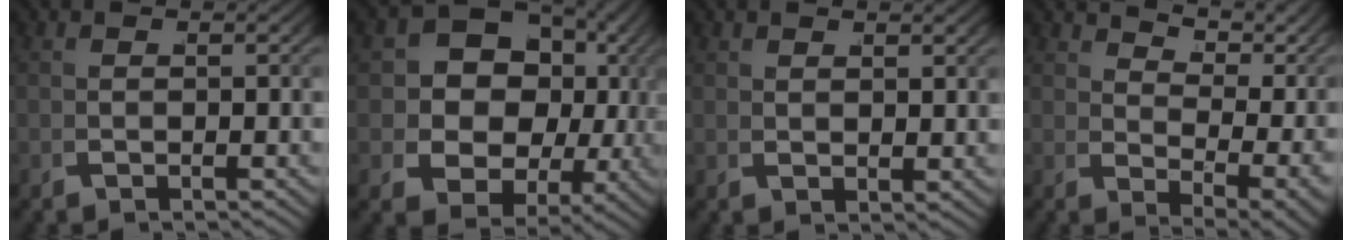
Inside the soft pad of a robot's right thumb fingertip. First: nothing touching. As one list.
[{"total": 15.8, "force": [2.6, 12.2, 9.7], "torque": [-0.192, -0.020, 0.034]}, {"total": 1.3, "force": [1.3, 0.1, 0.2], "torque": [0.007, 0.002, 0.030]}, {"total": 7.9, "force": [4.0, 3.3, 6.0], "torque": [-0.066, 0.004, 0.074]}]